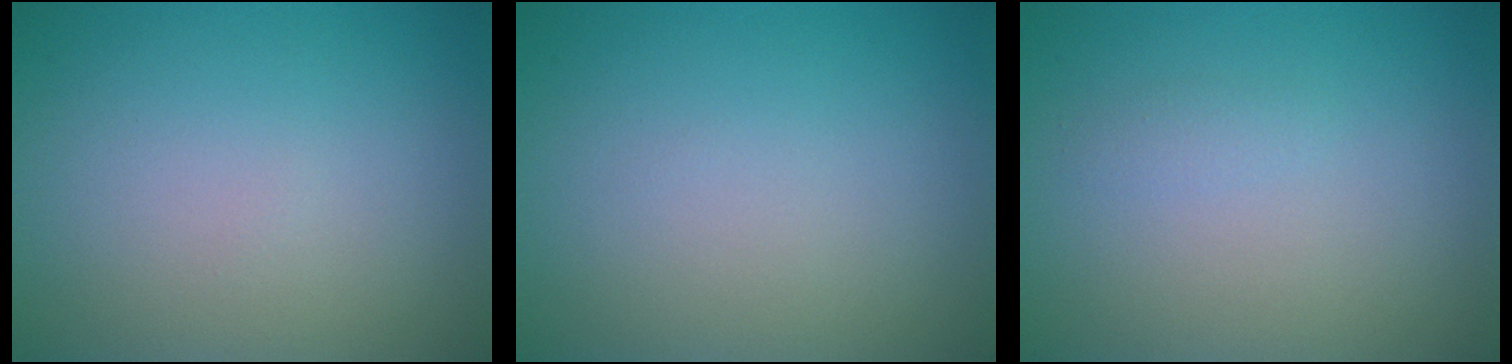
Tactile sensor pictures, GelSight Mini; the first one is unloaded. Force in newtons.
{"total": 0.0}
{"total": 0.6, "press": 0.6, "slide": 0.0}